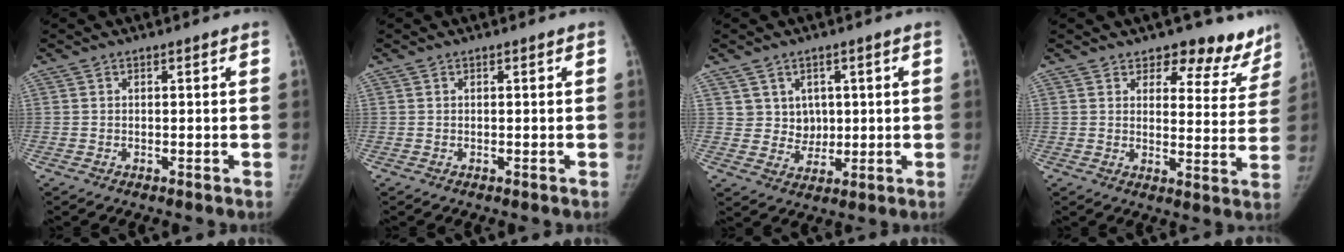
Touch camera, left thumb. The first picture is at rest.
{"total": 0.0}
{"total": 5.2, "force": [1.8, 4.7, 1.1], "torque": [0.014, -0.010, 0.037]}
{"total": 12.6, "force": [10.9, 5.7, 2.7], "torque": [0.029, -0.074, 0.112]}